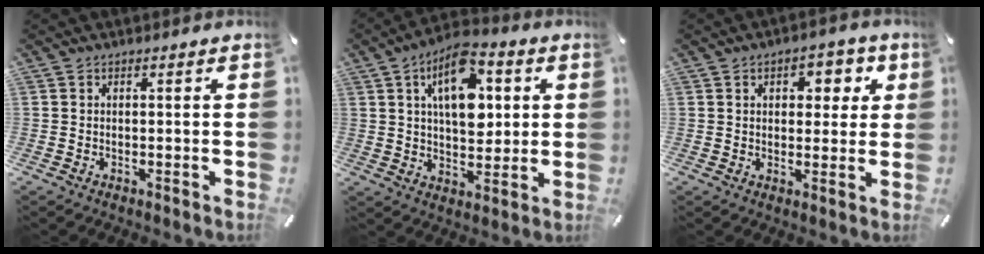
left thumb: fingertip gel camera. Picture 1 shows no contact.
{"total": 14.1, "force": [4.8, 8.1, 10.5], "torque": [-0.164, -0.008, 0.082]}
{"total": 6.3, "force": [2.1, 4.3, 4.0], "torque": [-0.042, -0.005, 0.024]}